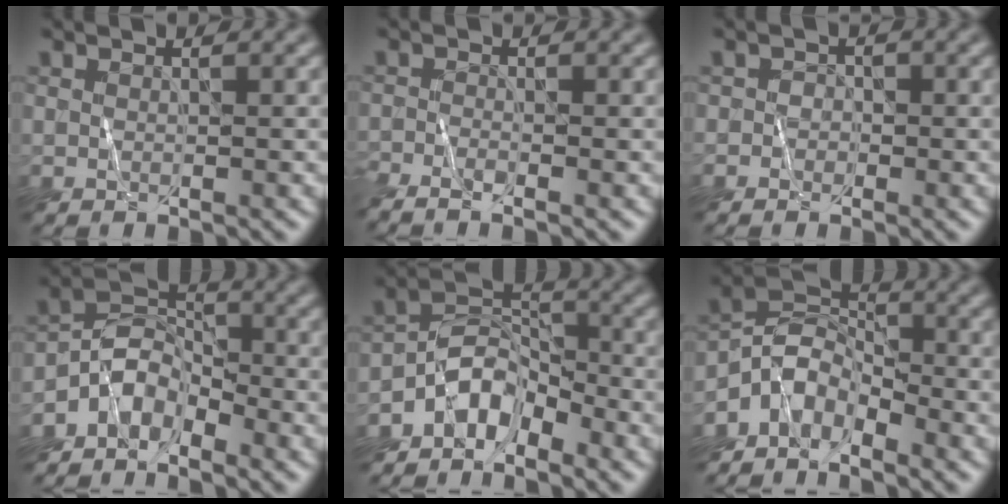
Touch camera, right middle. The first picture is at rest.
{"total": 2.8, "force": [-2.4, 0.1, 1.3], "torque": [-0.035, -0.008, -0.050]}
{"total": 1.0, "force": [-0.8, 0.5, -0.4], "torque": [0.021, 0.000, -0.018]}
{"total": 3.9, "force": [-3.1, 2.0, 1.4], "torque": [-0.021, 0.010, -0.066]}
{"total": 4.1, "force": [-3.3, 1.9, 1.6], "torque": [-0.023, 0.014, -0.070]}
{"total": 4.4, "force": [-3.4, 2.2, 1.7], "torque": [-0.025, 0.006, -0.075]}